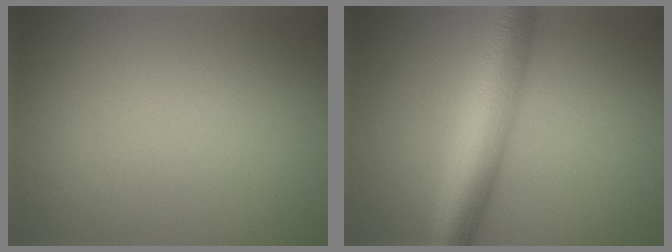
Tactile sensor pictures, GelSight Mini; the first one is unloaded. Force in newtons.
{"total": 7.0, "press": 7.0, "slide": 0.0}